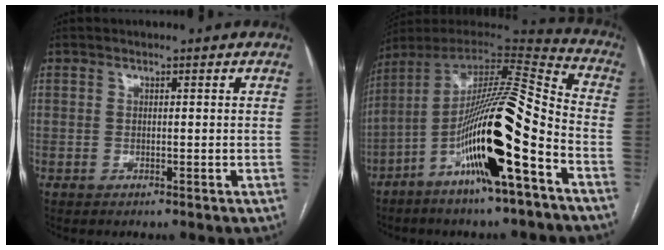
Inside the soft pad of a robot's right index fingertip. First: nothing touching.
{"total": 20.3, "force": [-8.6, 1.3, 18.4], "torque": [-0.327, -0.012, -0.151]}